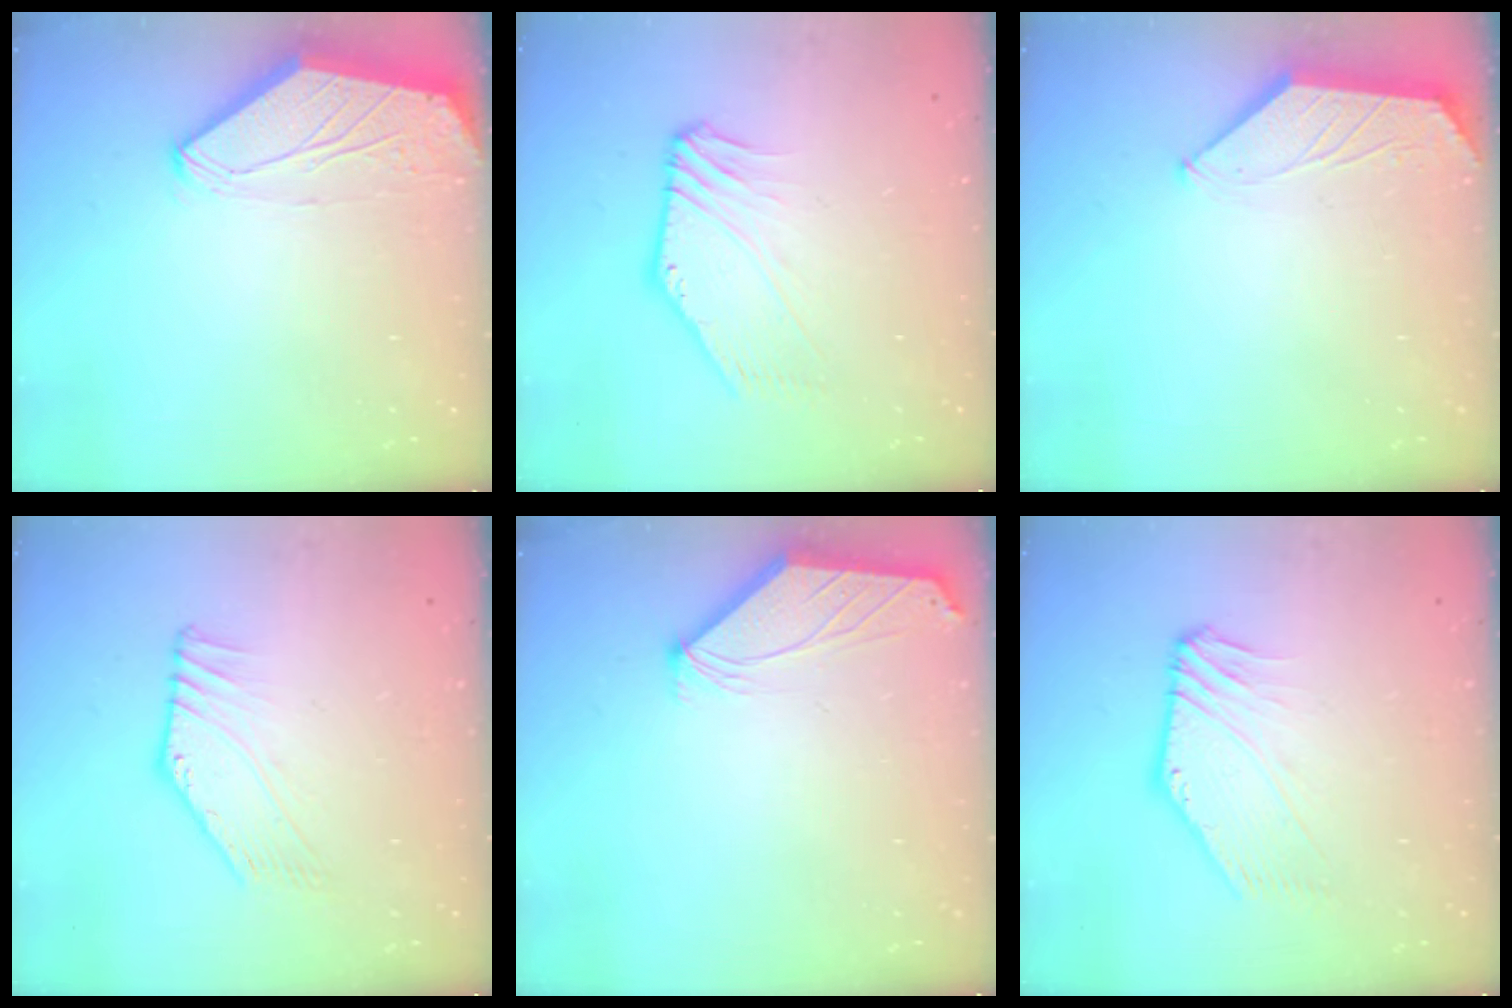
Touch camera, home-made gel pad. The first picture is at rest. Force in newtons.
{"total": 1.7, "press": 1.7, "slide": 0.5}
{"total": 1.1, "press": 1.0, "slide": 0.3}
{"total": 1.7, "press": 1.7, "slide": 0.4}
{"total": 1.0, "press": 1.0, "slide": 0.3}
{"total": 0.6, "press": 0.4, "slide": 0.4}